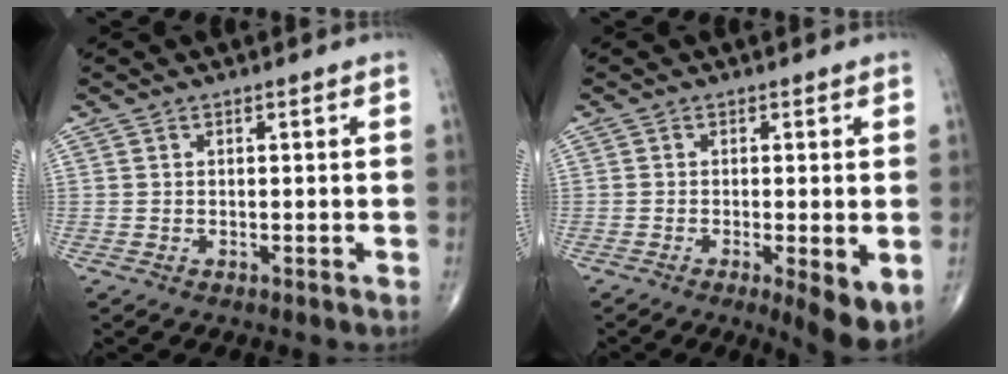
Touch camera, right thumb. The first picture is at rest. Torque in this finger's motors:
{"motor_torque": [-0.34, 0.18, 0.22, -0.13, 0.02]}